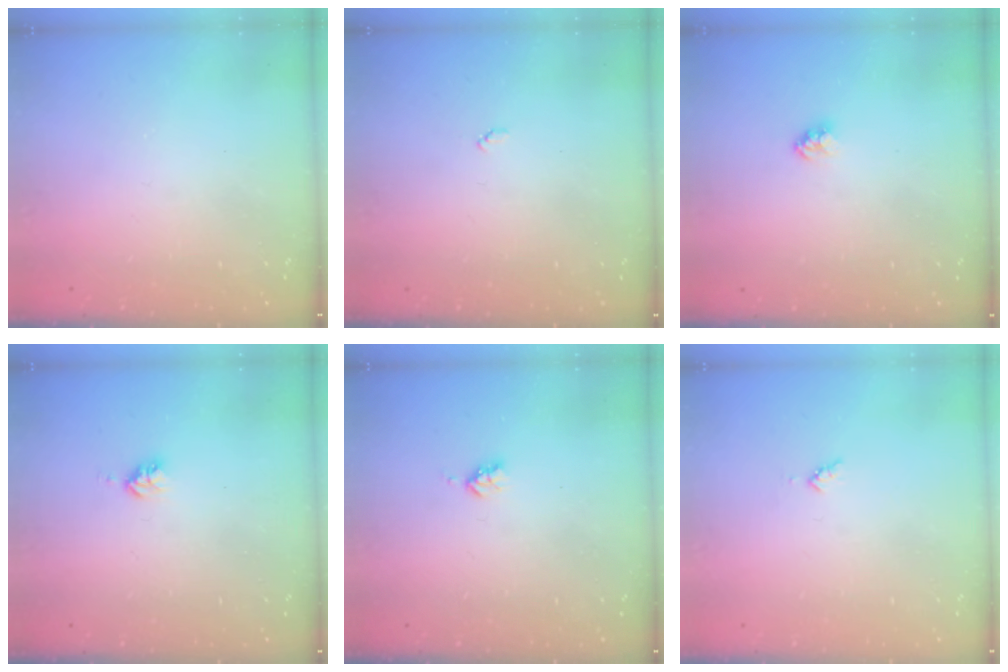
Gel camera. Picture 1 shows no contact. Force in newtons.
{"total": 3.1, "press": 3.1, "slide": 0.4}
{"total": 2.4, "press": 2.4, "slide": 0.1}
{"total": 3.7, "press": 3.7, "slide": 0.5}
{"total": 2.9, "press": 2.9, "slide": 0.5}
{"total": 3.4, "press": 3.3, "slide": 0.4}